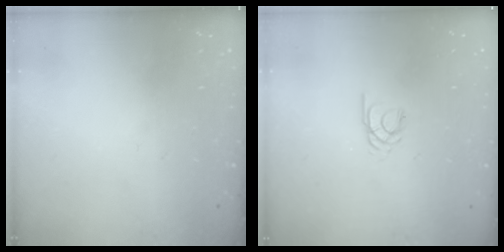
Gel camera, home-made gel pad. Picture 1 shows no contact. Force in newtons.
{"total": 1.7, "press": 1.7, "slide": 0.3}